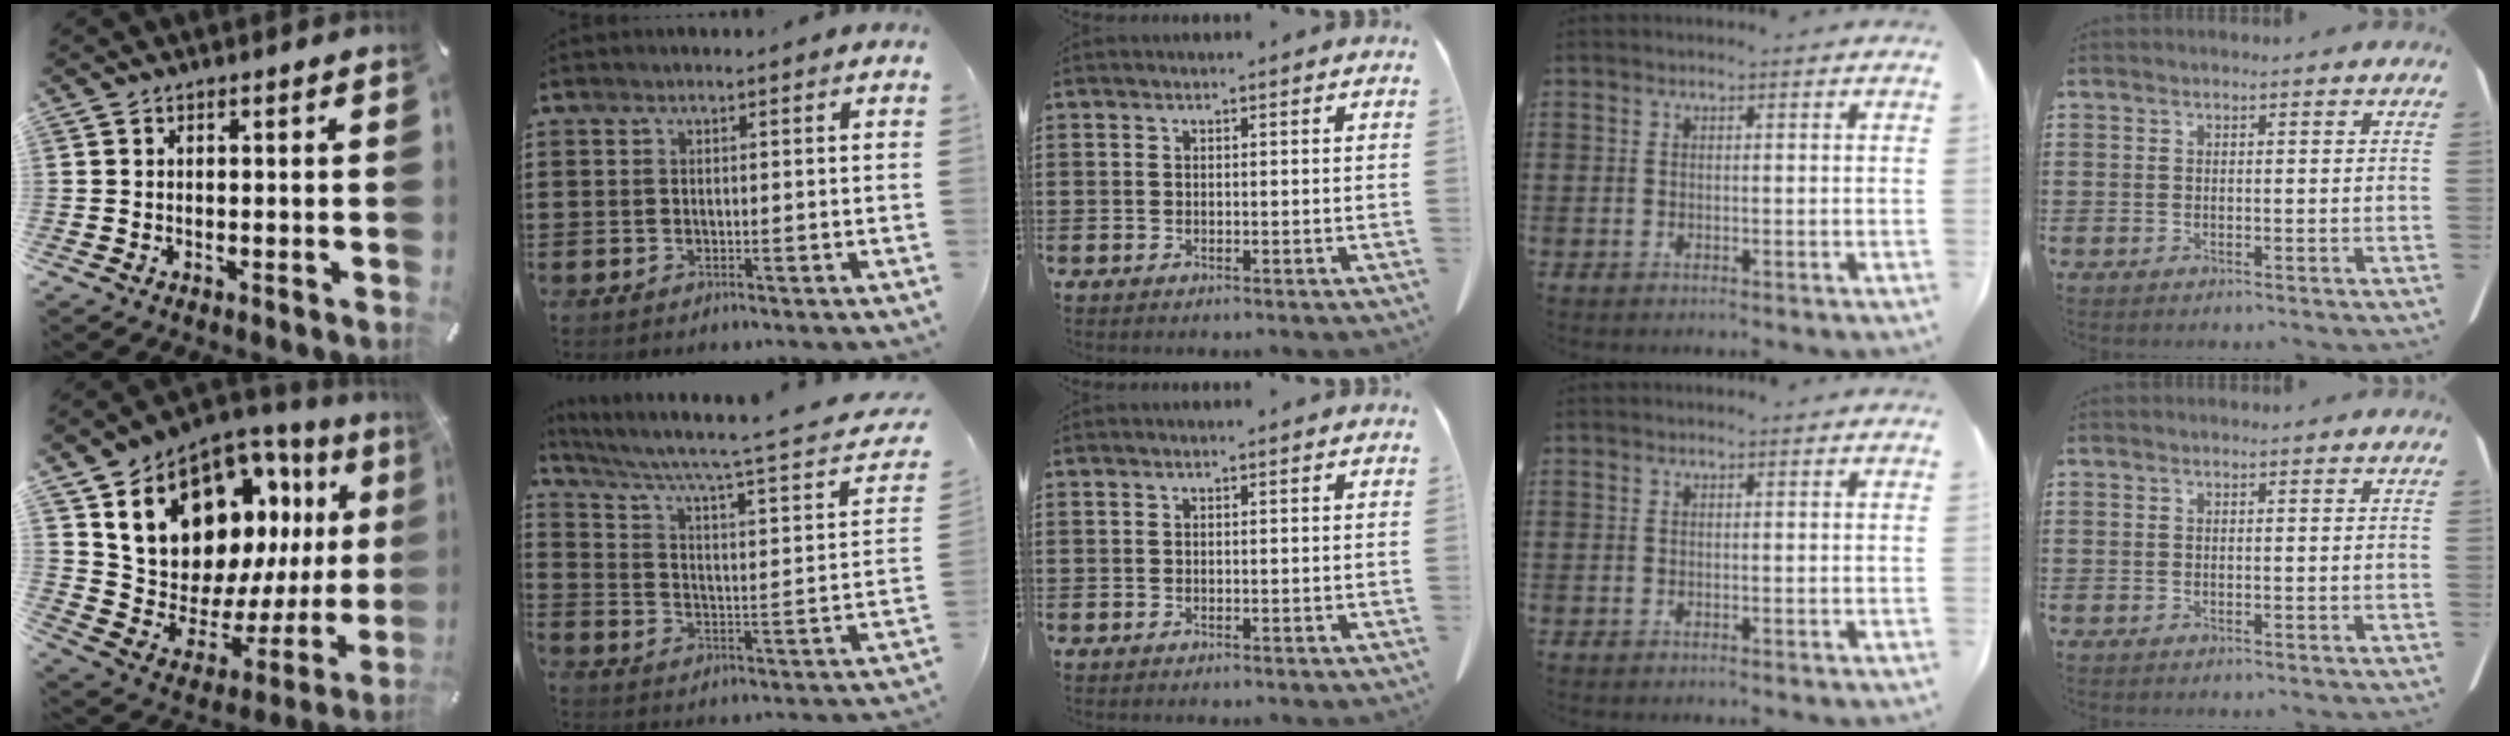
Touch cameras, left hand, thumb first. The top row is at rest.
{"thumb": {"total": 20.0, "force": [11.3, 12.8, 10.4], "torque": [-0.161, -0.087, 0.216]}, "index": {"total": 5.1, "force": [3.3, 0.2, 3.9], "torque": [-0.091, -0.027, 0.046]}}